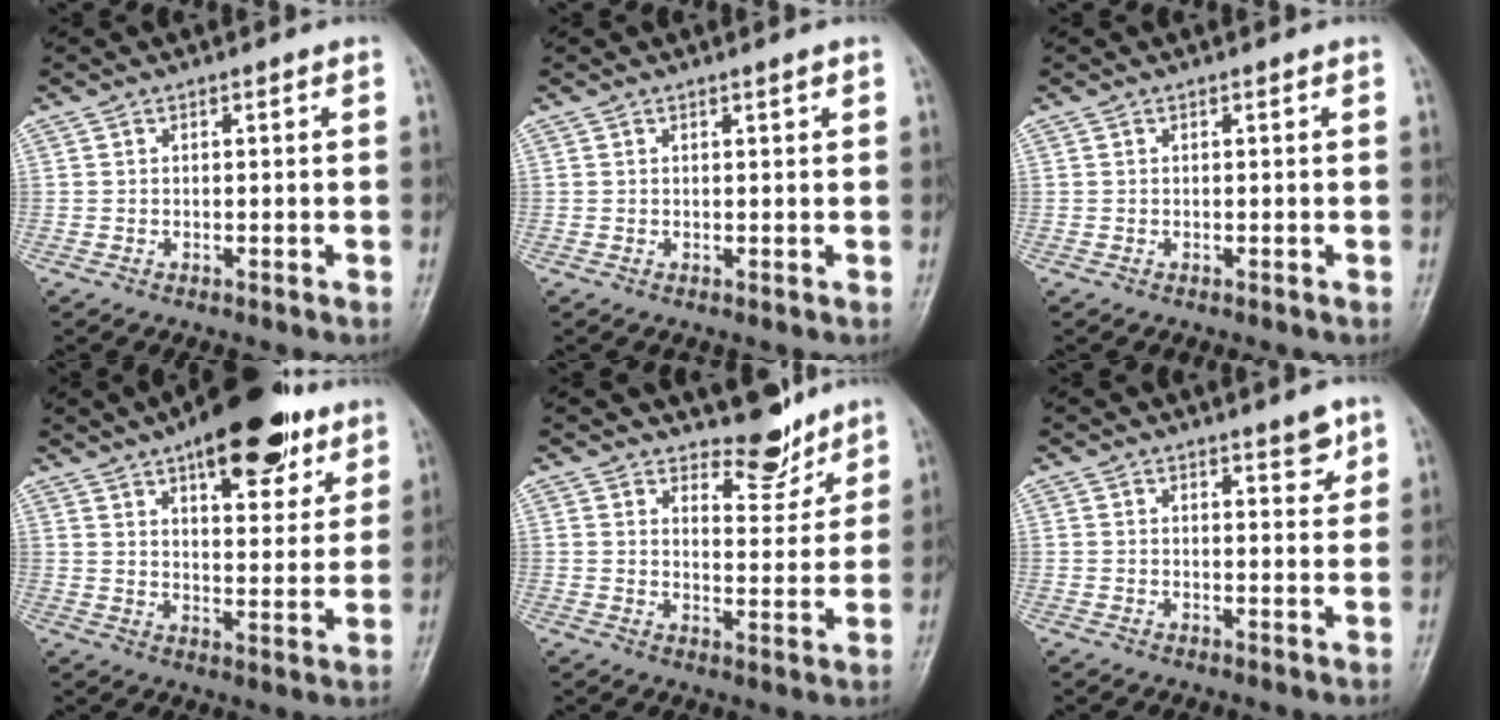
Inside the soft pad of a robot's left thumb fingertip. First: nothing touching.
{"total": 0.6, "force": [0.5, -0.1, 0.4], "torque": [-0.003, -0.004, 0.009]}
{"total": 0.0}
{"total": 18.3, "force": [11.3, 7.5, 12.4], "torque": [-0.132, -0.040, 0.166]}
{"total": 6.4, "force": [5.7, 2.4, 1.7], "torque": [0.004, -0.054, 0.094]}
{"total": 3.5, "force": [2.4, 1.1, 2.2], "torque": [-0.015, -0.017, 0.031]}